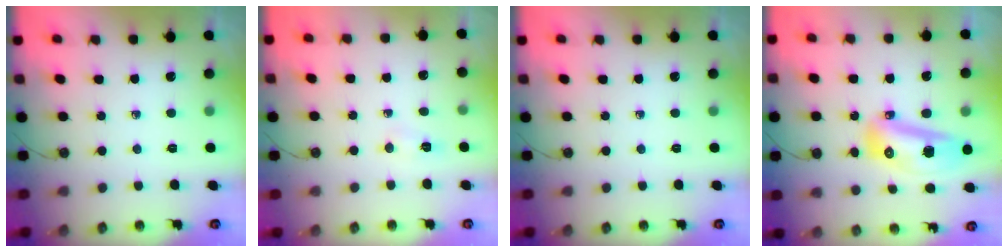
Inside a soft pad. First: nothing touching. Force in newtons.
{"total": 2.9, "press": 2.9, "slide": 0.4}
{"total": 0.0}
{"total": 13.5, "press": 13.4, "slide": 1.6}